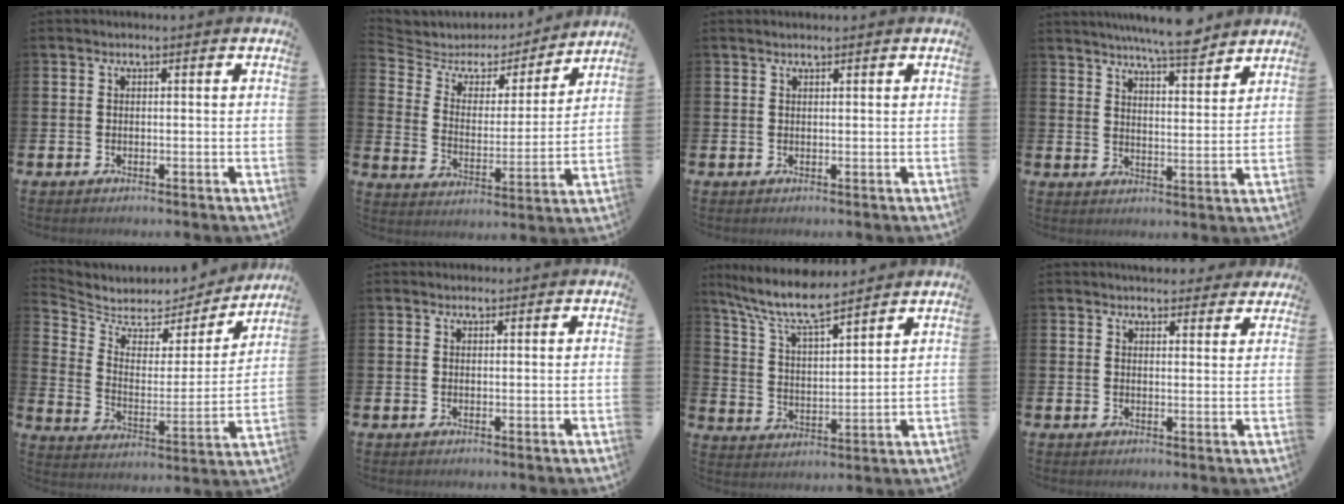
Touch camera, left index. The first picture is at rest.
{"total": 5.8, "force": [4.7, 3.2, 1.2], "torque": [-0.060, -0.031, 0.076]}
{"total": 0.8, "force": [0.8, 0.1, 0.2], "torque": [-0.003, 0.001, 0.014]}
{"total": 7.4, "force": [7.0, 0.4, 2.4], "torque": [-0.054, -0.033, 0.125]}
{"total": 5.9, "force": [5.3, 2.5, 0.5], "torque": [-0.051, -0.046, 0.089]}
{"total": 0.9, "force": [0.9, 0.4, 0.0], "torque": [0.008, 0.000, 0.014]}
{"total": 9.2, "force": [8.1, 1.4, 4.1], "torque": [-0.113, -0.035, 0.145]}
{"total": 3.7, "force": [3.6, 1.0, 0.1], "torque": [0.000, -0.018, 0.066]}